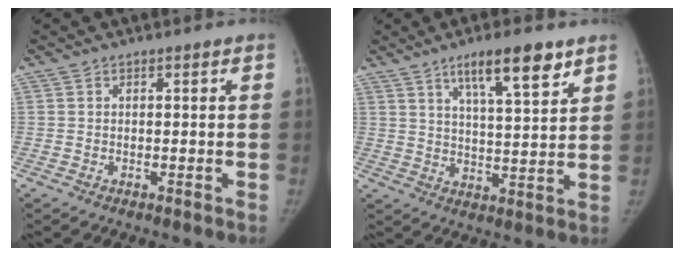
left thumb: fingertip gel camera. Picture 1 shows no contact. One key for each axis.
{"total": 11.1, "fx": 6.9, "fy": 2.5, "fz": 8.3, "tx": -0.121, "ty": -0.034, "tz": 0.114}